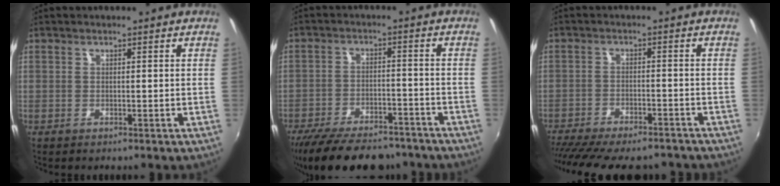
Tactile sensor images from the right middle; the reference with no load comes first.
{"total": 19.6, "force": [-15.9, 7.1, 9.0], "torque": [-0.187, -0.015, -0.230]}
{"total": 18.3, "force": [-15.4, 5.1, 8.4], "torque": [-0.177, -0.032, -0.220]}